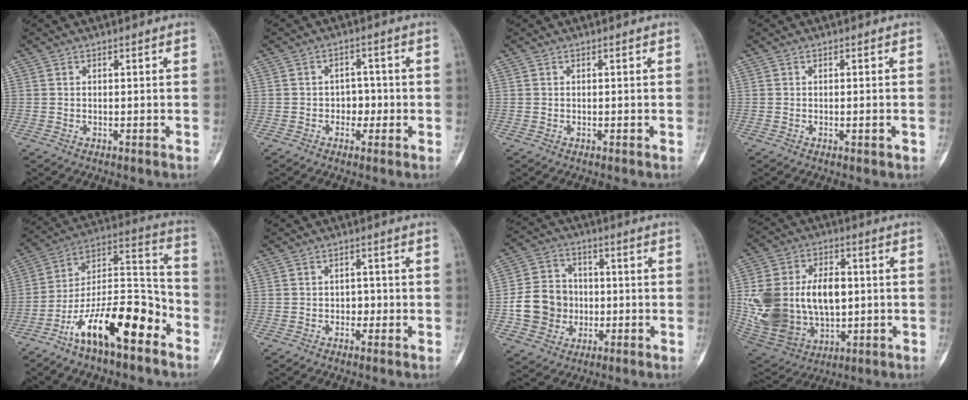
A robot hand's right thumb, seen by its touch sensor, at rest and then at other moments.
{"total": 3.3, "force": [-0.9, 2.7, 1.7], "torque": [0.008, 0.013, -0.022]}
{"total": 0.0}
{"total": 1.1, "force": [-0.3, 0.4, 1.0], "torque": [-0.009, 0.001, -0.003]}
{"total": 19.7, "force": [-11.0, 6.8, 14.8], "torque": [-0.238, 0.091, -0.194]}
{"total": 2.0, "force": [-0.7, 1.7, 0.9], "torque": [0.010, 0.009, -0.018]}
{"total": 12.0, "force": [-1.7, 10.8, 5.1], "torque": [-0.066, 0.020, -0.033]}
{"total": 23.1, "force": [0.3, 15.7, 17.0], "torque": [-0.323, 0.004, 0.031]}